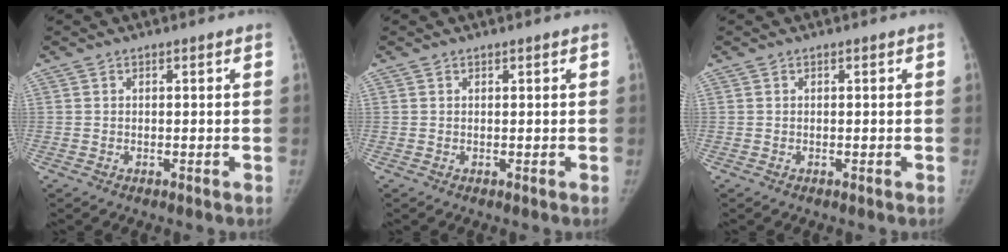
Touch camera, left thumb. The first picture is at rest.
{"total": 0.0}
{"total": 0.0}